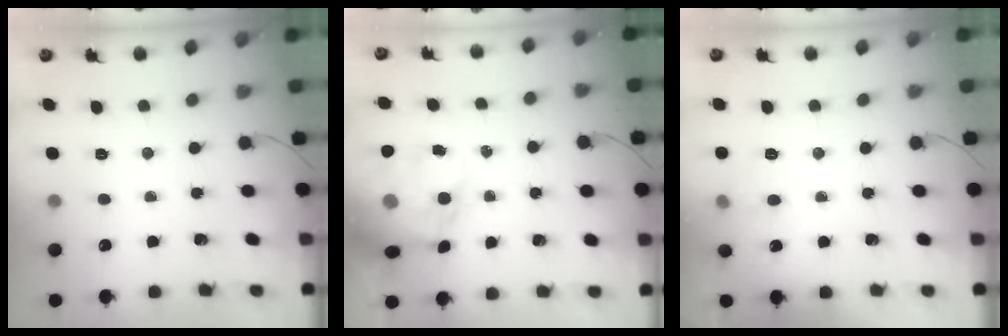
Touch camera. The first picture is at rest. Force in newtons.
{"total": 16.0, "press": 15.5, "slide": 4.0}
{"total": 5.1, "press": 4.7, "slide": 2.0}